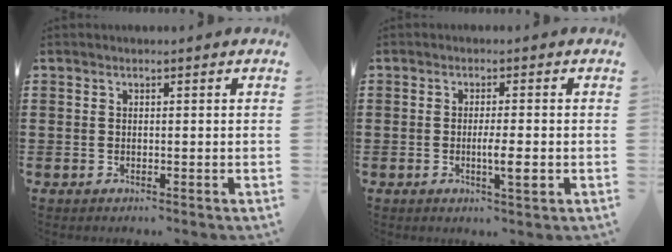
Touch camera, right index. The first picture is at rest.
{"total": 3.8, "force": [-1.0, 0.4, 3.6], "torque": [-0.069, -0.008, -0.021]}